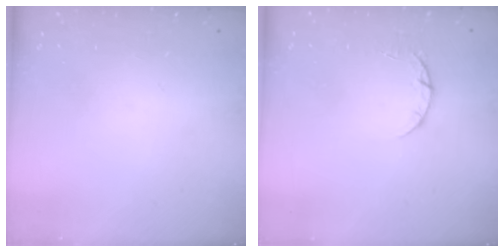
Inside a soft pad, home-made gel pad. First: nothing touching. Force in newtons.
{"total": 2.3, "press": 2.3, "slide": 0.3}